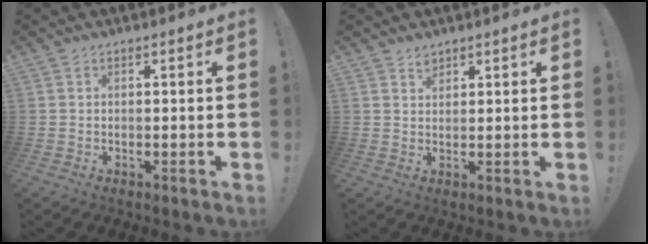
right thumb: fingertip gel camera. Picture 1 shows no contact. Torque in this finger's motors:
{"motor_torque": [-0.22, 0.28, 0.17, 0.01, 0.02]}